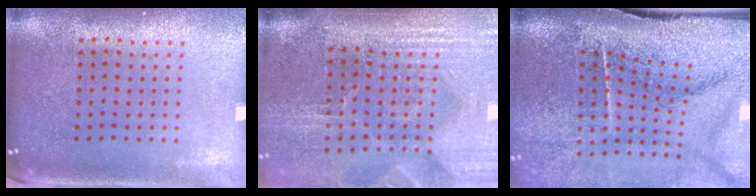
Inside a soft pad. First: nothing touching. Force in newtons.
{"total": 4.9, "press": 4.2, "slide": 2.6}
{"total": 4.8, "press": 3.8, "slide": 3.0}